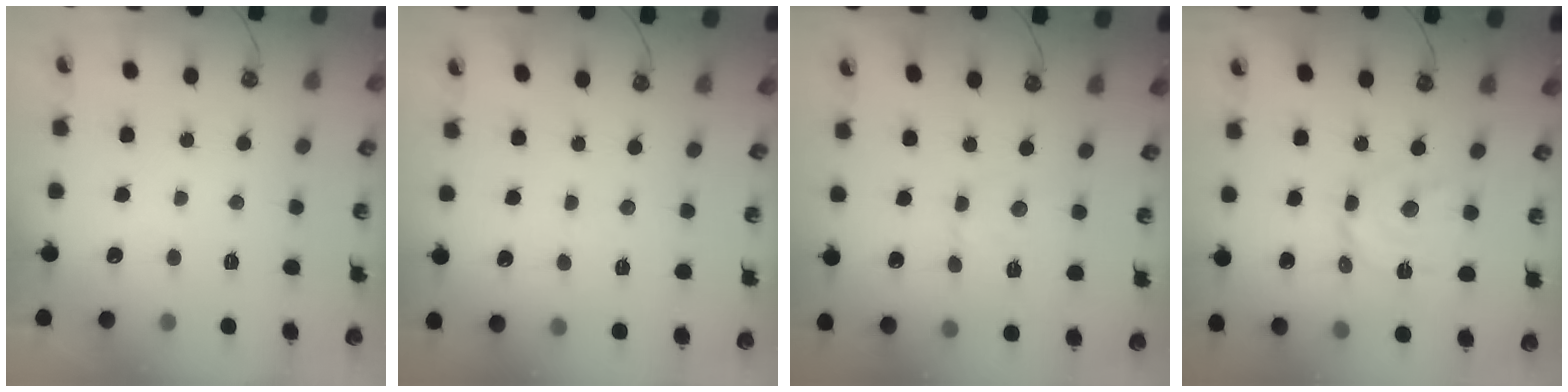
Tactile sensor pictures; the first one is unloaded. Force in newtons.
{"total": 2.1, "press": 2.1, "slide": 0.4}
{"total": 3.1, "press": 3.0, "slide": 0.7}
{"total": 11.7, "press": 11.7, "slide": 0.9}